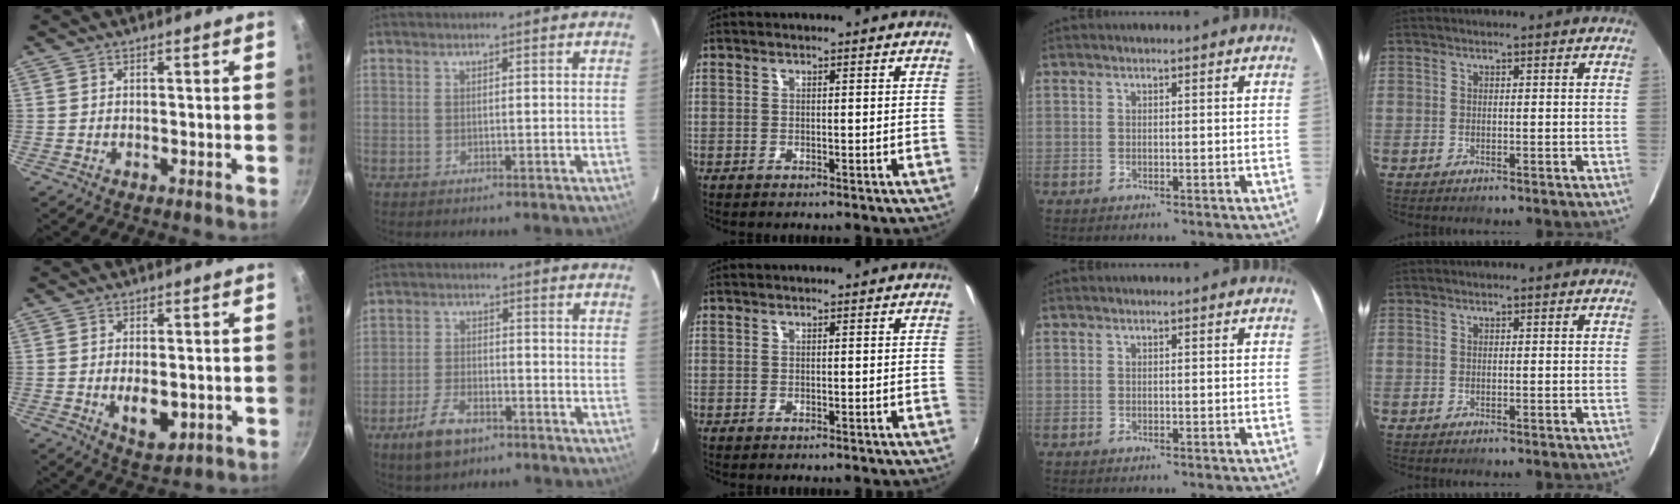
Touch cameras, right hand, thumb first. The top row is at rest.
{"thumb": {"total": 7.0, "force": [-1.4, 3.7, 5.7], "torque": [-0.073, -0.005, -0.009]}, "index": {"total": 7.5, "force": [-5.0, 3.5, 4.4], "torque": [-0.112, -0.003, -0.090]}}